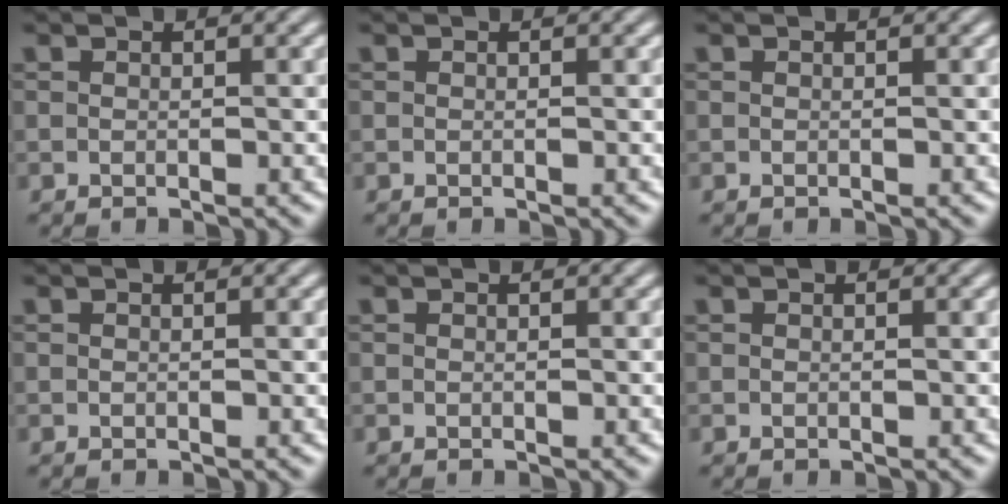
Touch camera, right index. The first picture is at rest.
{"total": 0.0}
{"total": 0.0}
{"total": 0.0}
{"total": 0.0}
{"total": 0.0}